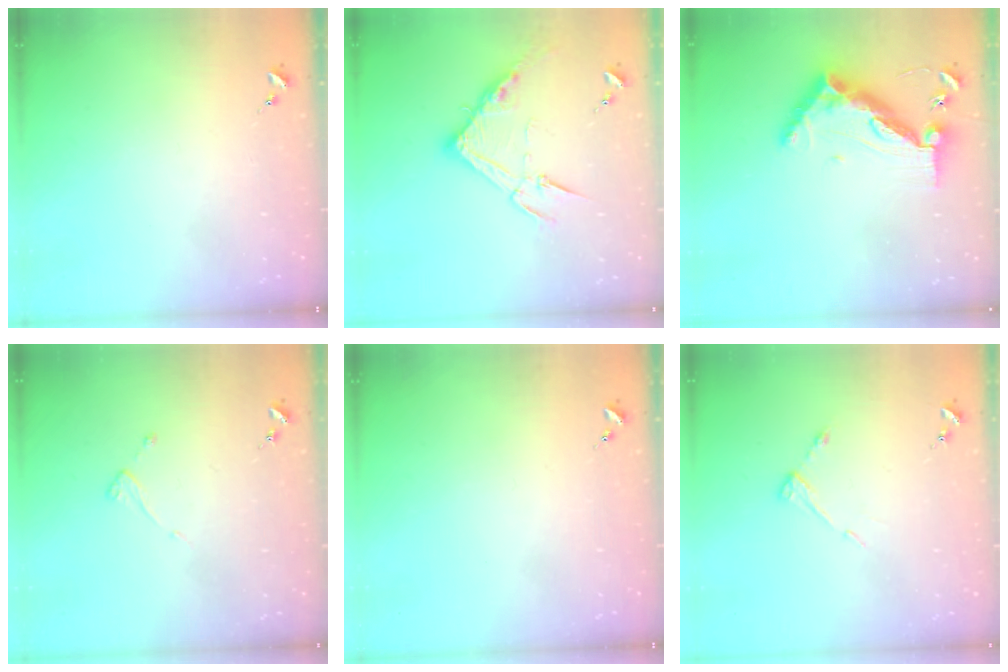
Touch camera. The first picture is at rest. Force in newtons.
{"total": 13.9, "press": 13.8, "slide": 0.9}
{"total": 13.4, "press": 13.3, "slide": 1.4}
{"total": 3.6, "press": 3.6, "slide": 0.4}
{"total": 0.0}
{"total": 5.0, "press": 4.9, "slide": 0.4}